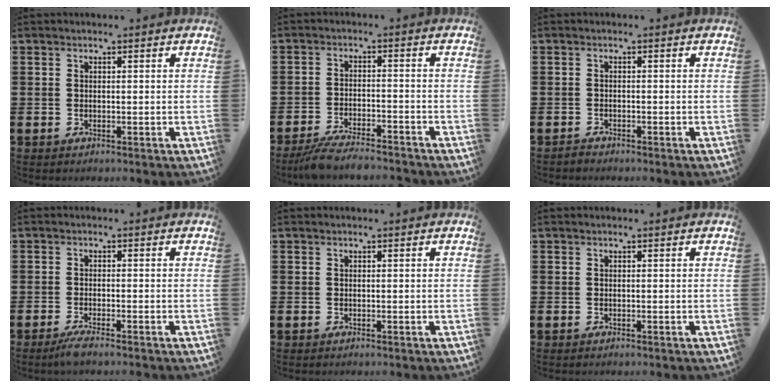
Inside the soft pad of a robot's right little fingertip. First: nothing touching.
{"total": 4.3, "force": [-4.0, 0.1, 1.6], "torque": [-0.033, -0.005, -0.078]}
{"total": 0.7, "force": [-0.7, 0.1, 0.0], "torque": [-0.002, -0.001, -0.015]}
{"total": 1.9, "force": [-1.3, 0.1, 1.3], "torque": [-0.022, 0.000, -0.025]}
{"total": 0.0}
{"total": 0.0}